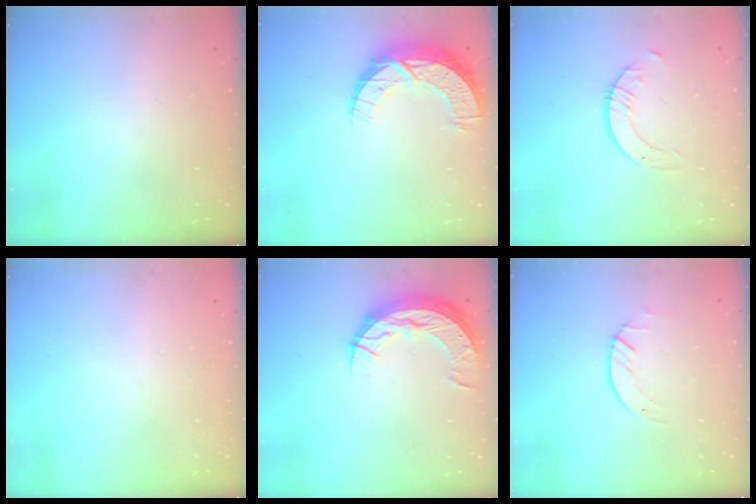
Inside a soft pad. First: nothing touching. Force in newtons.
{"total": 11.6, "press": 11.6, "slide": 0.7}
{"total": 2.1, "press": 2.1, "slide": 0.2}
{"total": 0.0}
{"total": 12.2, "press": 12.2, "slide": 0.9}
{"total": 1.2, "press": 1.1, "slide": 0.2}